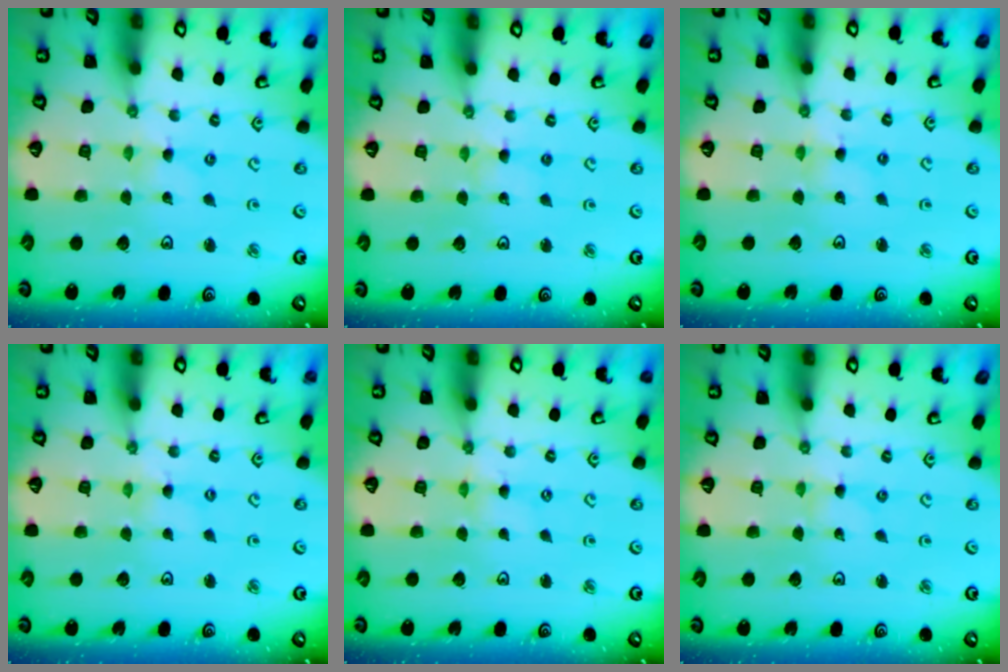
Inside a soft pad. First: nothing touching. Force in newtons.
{"total": 1.9, "press": 1.9, "slide": 0.2}
{"total": 1.4, "press": 1.4, "slide": 0.2}
{"total": 0.0}
{"total": 0.0}
{"total": 0.0}